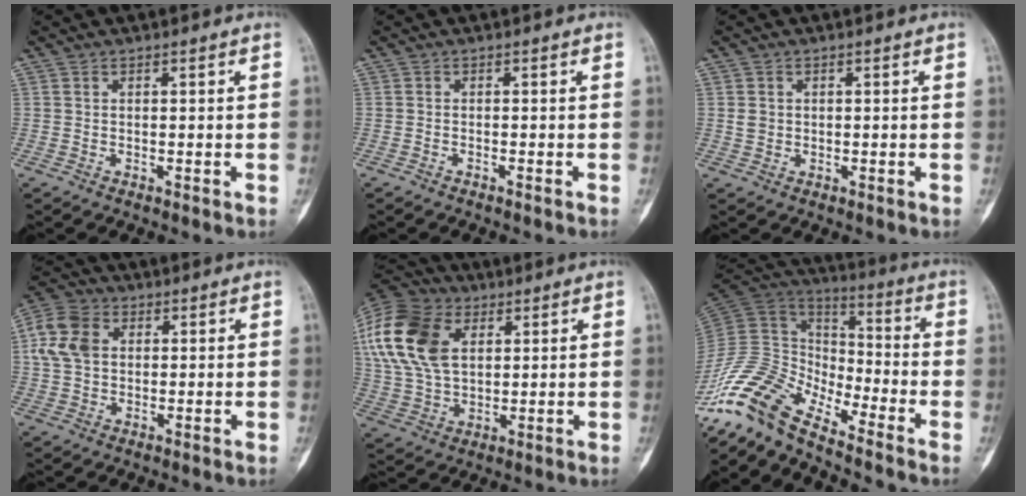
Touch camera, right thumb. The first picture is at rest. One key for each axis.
{"total": 0.6, "fx": -0.6, "fy": -0.1, "fz": 0.3, "tx": -0.007, "ty": 0.008, "tz": -0.009}
{"total": 1.8, "fx": 0.2, "fy": 1.6, "fz": 0.7, "tx": -0.004, "ty": 0.003, "tz": 0.006}
{"total": 9.0, "fx": 1.9, "fy": 6.5, "fz": 5.9, "tx": -0.117, "ty": 0.014, "tz": 0.032}
{"total": 20.2, "fx": 6.2, "fy": 13.4, "fz": 13.9, "tx": -0.285, "ty": 0.004, "tz": 0.112}
{"total": 14.7, "fx": -11.9, "fy": 4.7, "fz": 7.2, "tx": -0.141, "ty": 0.089, "tz": -0.244}